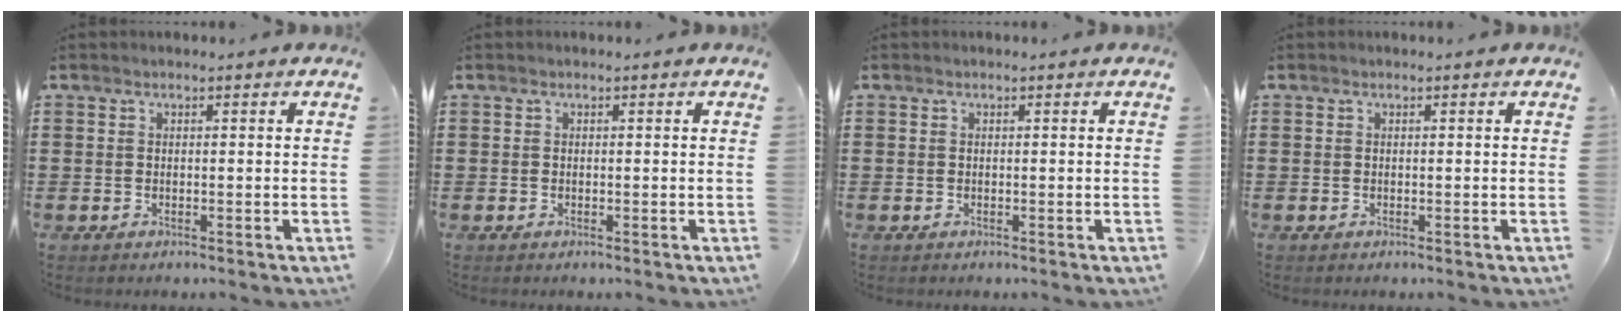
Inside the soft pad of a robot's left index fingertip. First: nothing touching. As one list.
[{"total": 0.0}, {"total": 0.0}, {"total": 0.0}]